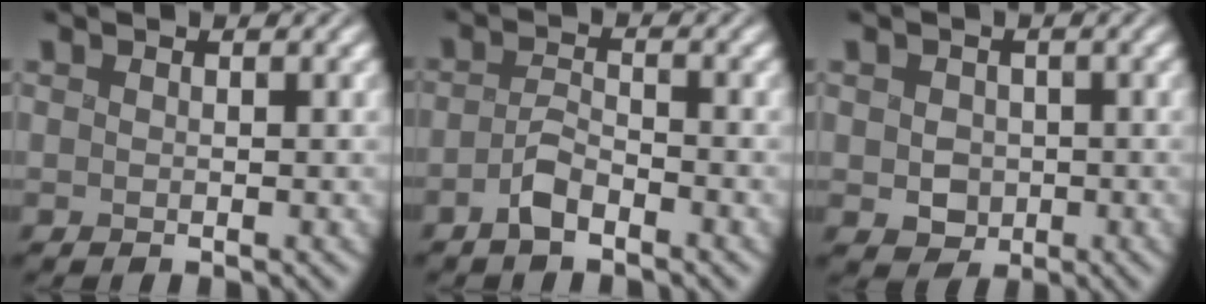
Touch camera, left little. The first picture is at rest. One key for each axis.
{"total": 2.5, "fx": -2.1, "fy": 0.7, "fz": 1.3, "tx": -0.022, "ty": 0.003, "tz": -0.045}
{"total": 2.5, "fx": -0.4, "fy": 2.2, "fz": 1.1, "tx": -0.025, "ty": -0.003, "tz": -0.010}